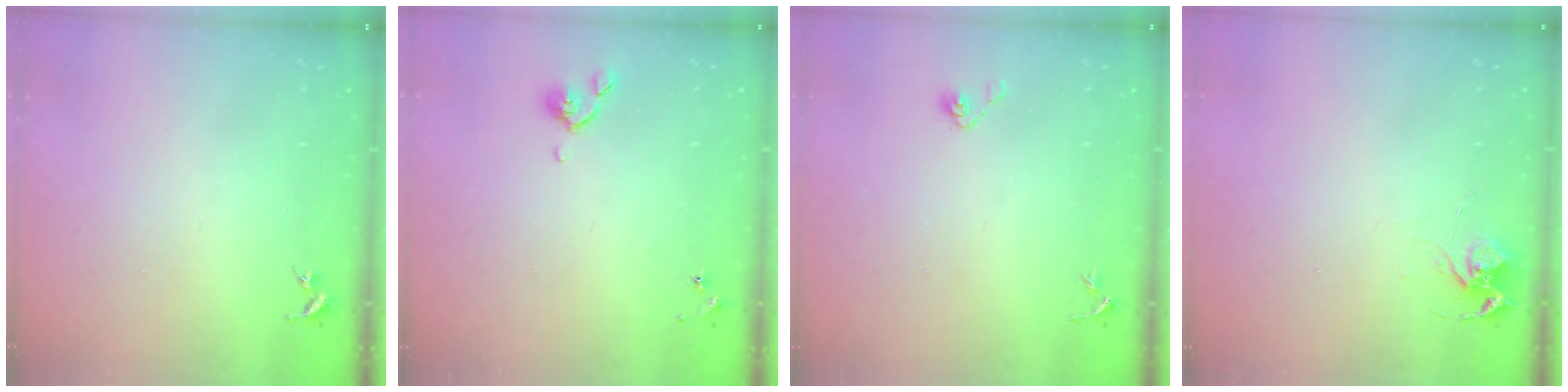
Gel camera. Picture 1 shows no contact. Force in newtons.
{"total": 5.3, "press": 5.2, "slide": 0.9}
{"total": 3.9, "press": 3.4, "slide": 2.0}
{"total": 6.5, "press": 6.5, "slide": 0.4}